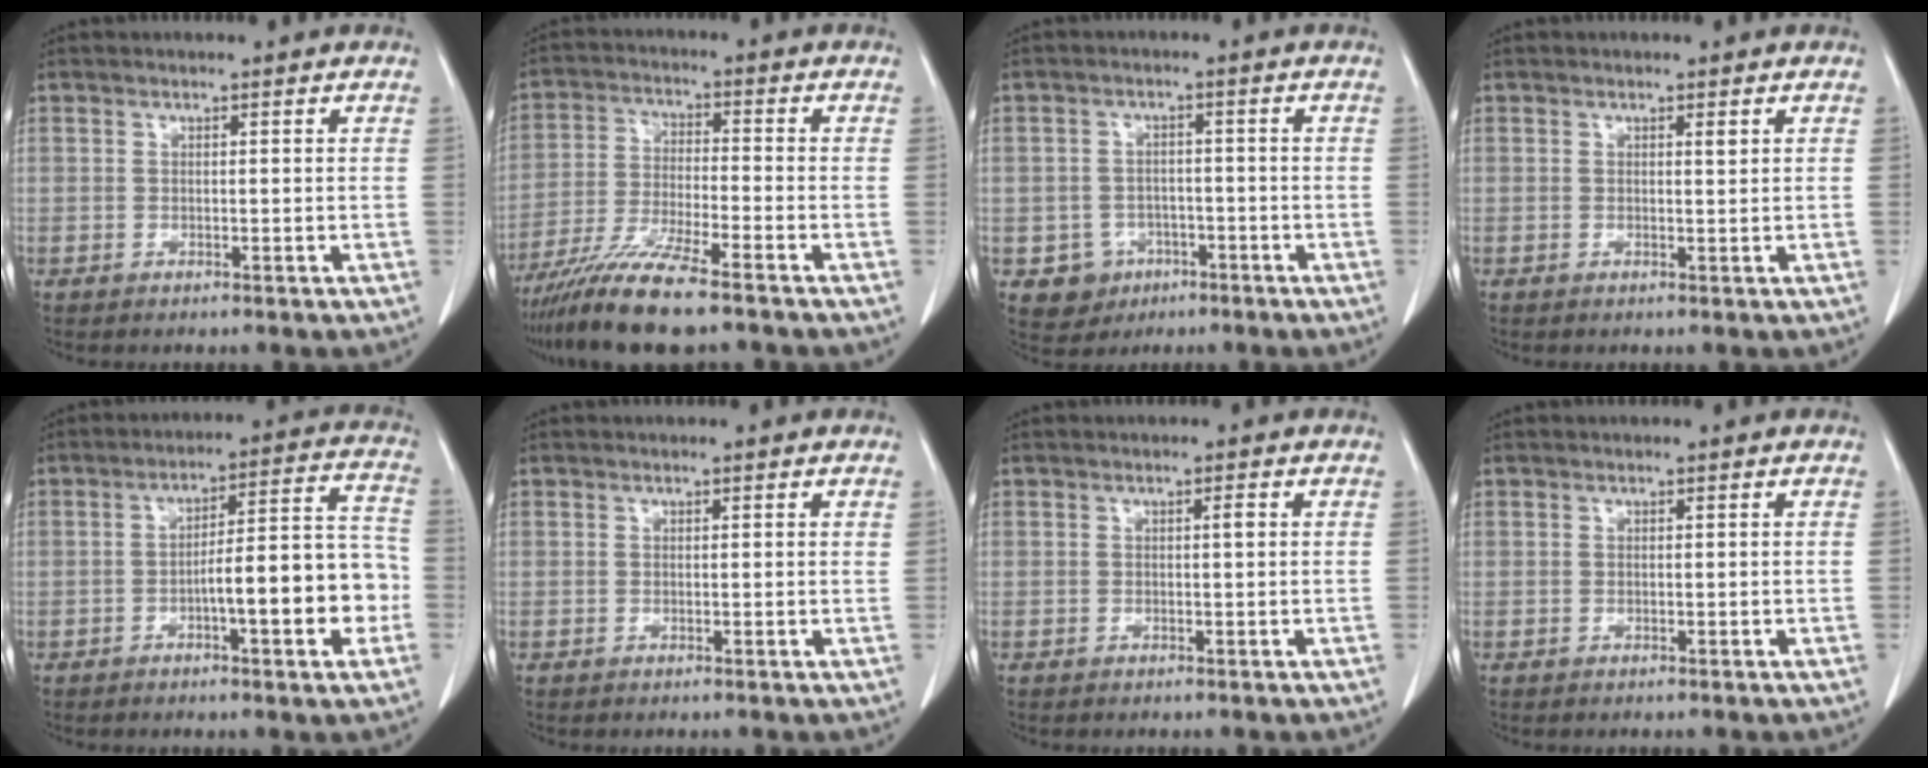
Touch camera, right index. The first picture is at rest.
{"total": 10.8, "force": [-8.5, 0.2, 6.7], "torque": [-0.127, -0.030, -0.155]}
{"total": 5.1, "force": [-2.2, 4.6, 0.7], "torque": [-0.006, 0.012, -0.027]}
{"total": 0.8, "force": [0.4, 0.1, 0.7], "torque": [-0.014, -0.002, 0.006]}
{"total": 12.5, "force": [-3.5, 2.2, 11.7], "torque": [-0.160, 0.032, -0.048]}
{"total": 0.0}
{"total": 0.9, "force": [0.2, 0.0, 0.9], "torque": [-0.016, 0.001, 0.002]}
{"total": 0.0}